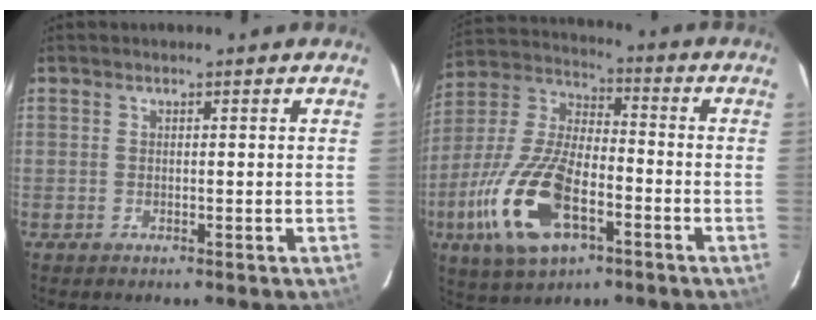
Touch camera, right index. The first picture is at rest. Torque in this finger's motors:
{"motor_torque": [2.11, -0.02, 1.05, 0.21]}